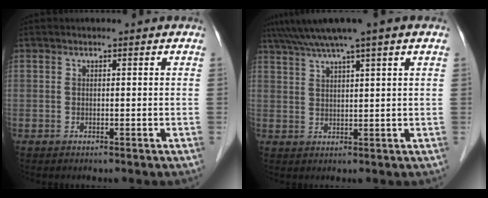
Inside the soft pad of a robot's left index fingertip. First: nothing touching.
{"total": 8.1, "force": [5.9, -0.6, 5.5], "torque": [-0.095, 0.039, 0.094]}